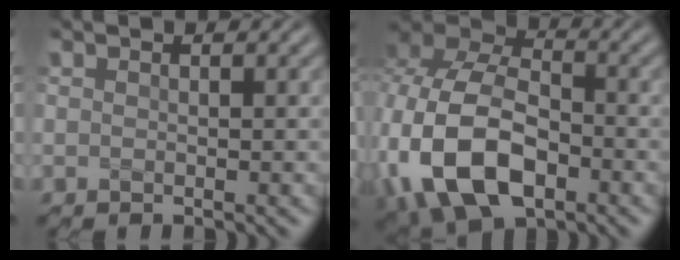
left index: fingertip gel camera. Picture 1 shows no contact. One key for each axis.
{"total": 13.8, "fx": -3.6, "fy": 9.1, "fz": 9.8, "tx": -0.231, "ty": -0.029, "tz": -0.064}